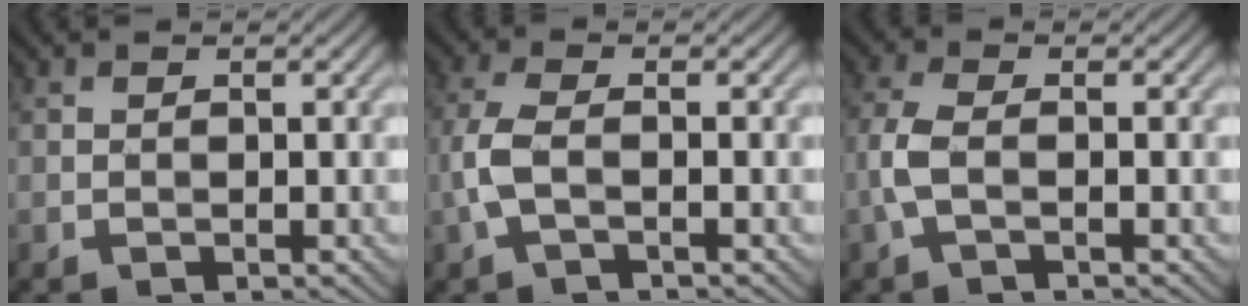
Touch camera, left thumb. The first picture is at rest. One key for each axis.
{"total": 4.1, "fx": -1.1, "fy": 1.6, "fz": 3.7, "tx": -0.100, "ty": 0.002, "tz": -0.030}
{"total": 3.7, "fx": -1.0, "fy": 1.3, "fz": 3.3, "tx": -0.090, "ty": 0.003, "tz": -0.029}